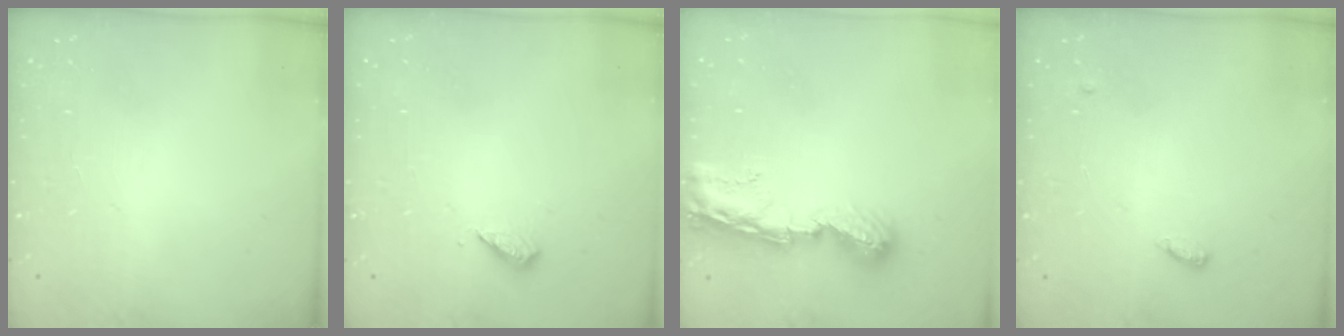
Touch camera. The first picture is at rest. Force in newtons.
{"total": 5.8, "press": 5.6, "slide": 1.3}
{"total": 9.8, "press": 9.7, "slide": 1.0}
{"total": 3.6, "press": 3.5, "slide": 0.7}